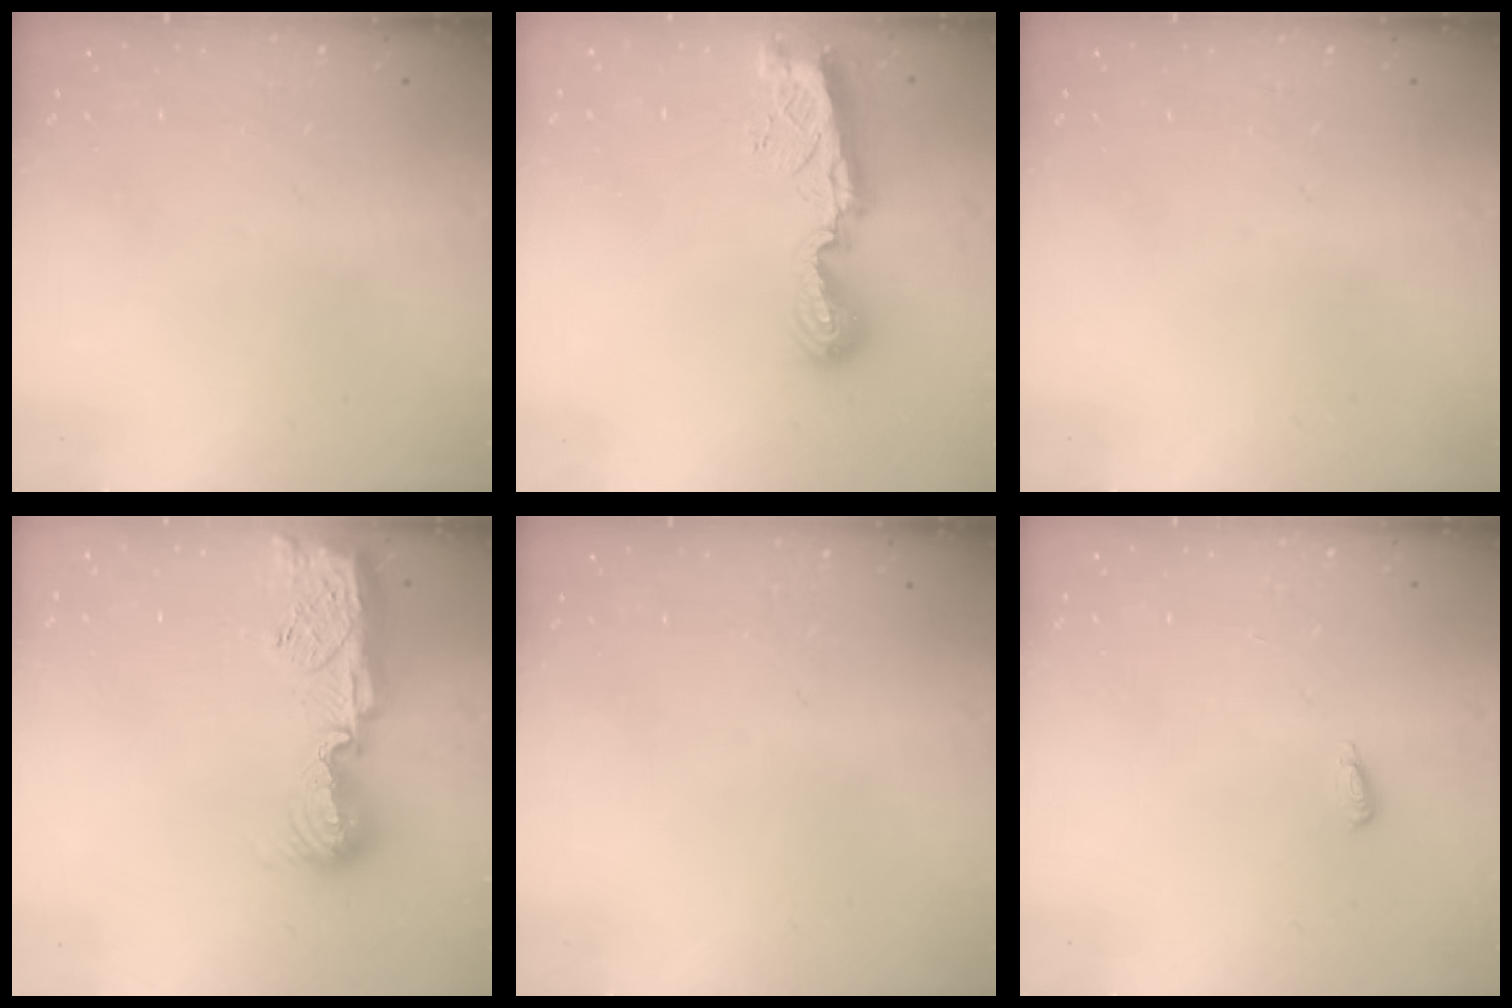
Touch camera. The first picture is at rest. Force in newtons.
{"total": 9.9, "press": 9.9, "slide": 0.5}
{"total": 0.0}
{"total": 12.6, "press": 12.6, "slide": 1.0}
{"total": 0.0}
{"total": 6.6, "press": 3.9, "slide": 5.3}